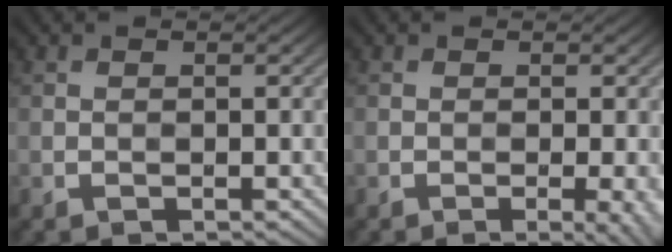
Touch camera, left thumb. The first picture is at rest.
{"total": 2.5, "force": [-0.6, 0.5, 2.4], "torque": [-0.033, -0.002, -0.011]}